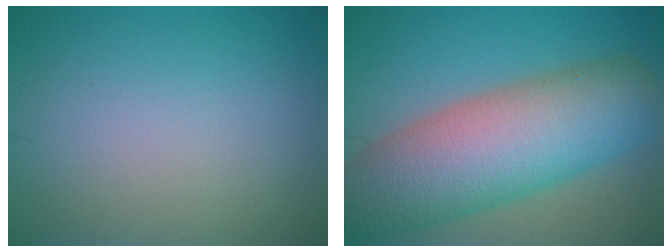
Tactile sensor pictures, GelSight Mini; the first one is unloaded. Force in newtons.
{"total": 12.3, "press": 12.3, "slide": 0.4}